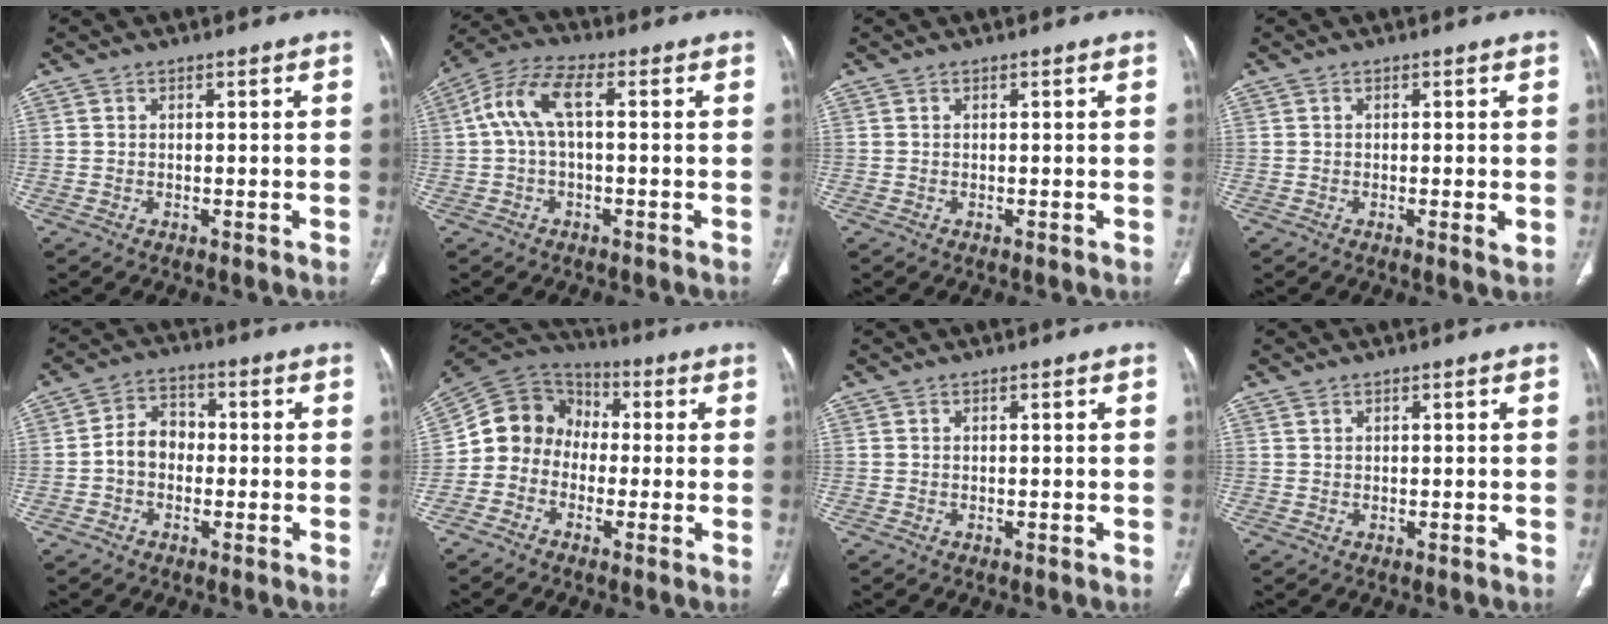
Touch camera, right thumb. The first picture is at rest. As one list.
[{"total": 8.0, "force": [0.7, 3.3, 7.3], "torque": [-0.165, 0.034, 0.009]}, {"total": 0.0}, {"total": 2.0, "force": [-0.3, 0.2, 1.9], "torque": [-0.037, -0.008, -0.007]}, {"total": 6.1, "force": [-1.0, 4.7, 3.7], "torque": [-0.045, 0.025, -0.030]}, {"total": 10.8, "force": [-1.4, 9.6, 4.8], "torque": [-0.071, 0.049, -0.043]}, {"total": 0.0}, {"total": 0.5, "force": [0.5, 0.2, 0.1], "torque": [0.002, 0.003, 0.011]}]